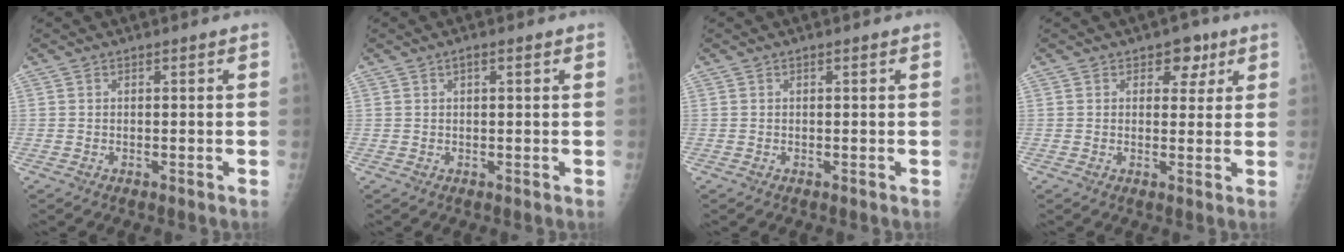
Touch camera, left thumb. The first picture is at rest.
{"total": 1.5, "force": [0.7, 0.4, 1.2], "torque": [-0.016, 0.004, 0.011]}
{"total": 0.0}
{"total": 4.5, "force": [2.3, 3.2, 2.2], "torque": [0.003, -0.007, 0.027]}